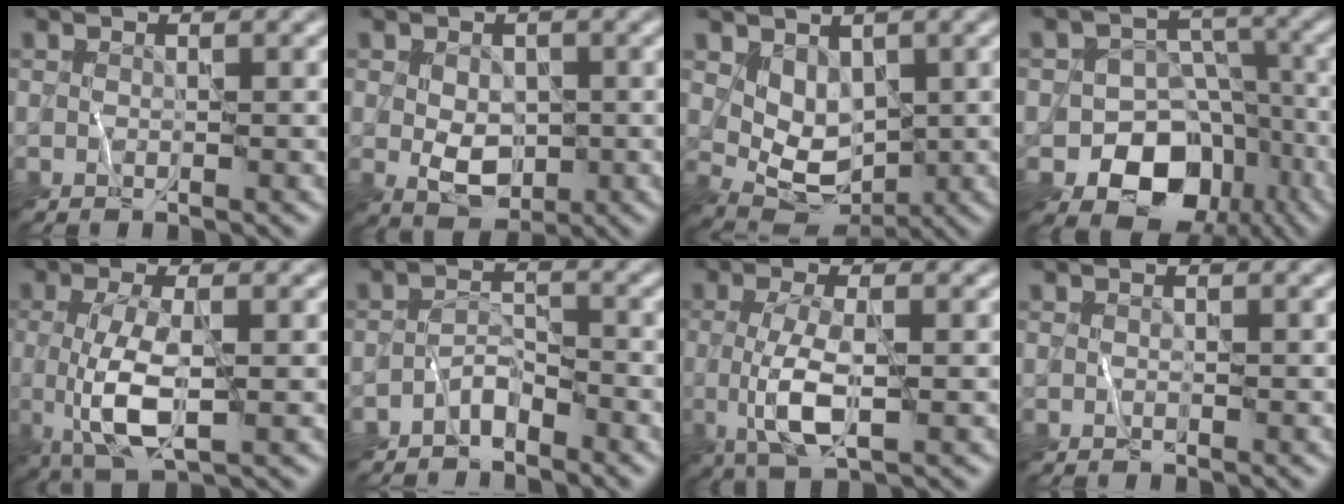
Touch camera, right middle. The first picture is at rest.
{"total": 3.6, "force": [-0.1, 2.5, 2.6], "torque": [-0.043, -0.011, -0.001]}
{"total": 4.4, "force": [1.4, 3.1, 2.9], "torque": [-0.056, -0.019, 0.034]}
{"total": 11.0, "force": [-5.4, 8.5, 4.2], "torque": [-0.045, 0.002, -0.101]}
{"total": 5.2, "force": [-0.3, 1.5, 4.9], "torque": [-0.106, -0.009, -0.004]}
{"total": 2.4, "force": [-2.0, 1.0, 0.9], "torque": [-0.010, 0.012, -0.042]}
{"total": 4.4, "force": [-0.3, 1.2, 4.2], "torque": [-0.093, -0.006, -0.008]}
{"total": 0.0}